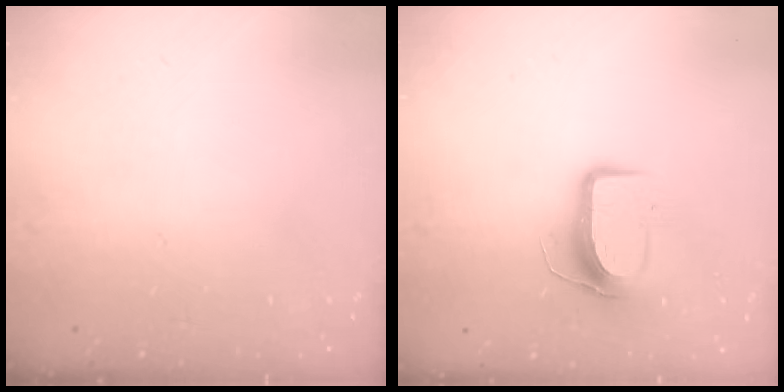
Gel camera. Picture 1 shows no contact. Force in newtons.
{"total": 9.4, "press": 9.3, "slide": 0.9}